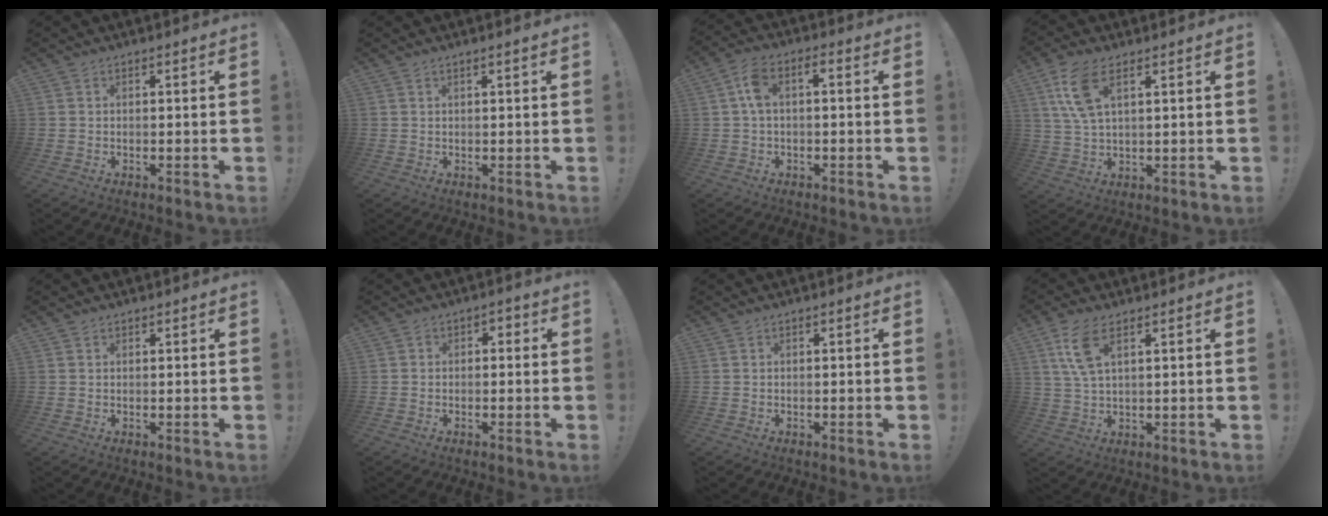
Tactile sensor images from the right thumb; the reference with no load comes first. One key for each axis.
{"total": 1.2, "fx": 0.7, "fy": -0.2, "fz": 0.9, "tx": -0.010, "ty": -0.003, "tz": 0.009}
{"total": 6.3, "fx": -0.2, "fy": 3.3, "fz": 5.4, "tx": -0.112, "ty": 0.006, "tz": -0.002}
{"total": 9.5, "fx": 4.2, "fy": 4.0, "fz": 7.5, "tx": -0.157, "ty": -0.003, "tz": 0.079}
{"total": 0.6, "fx": 0.6, "fy": 0.3, "fz": -0.1, "tx": 0.006, "ty": -0.003, "tz": 0.011}
{"total": 2.3, "fx": -1.5, "fy": 1.5, "fz": 1.0, "tx": -0.011, "ty": 0.010, "tz": -0.030}
{"total": 0.0}
{"total": 8.0, "fx": 3.6, "fy": 3.1, "fz": 6.5, "tx": -0.130, "ty": -0.001, "tz": 0.068}